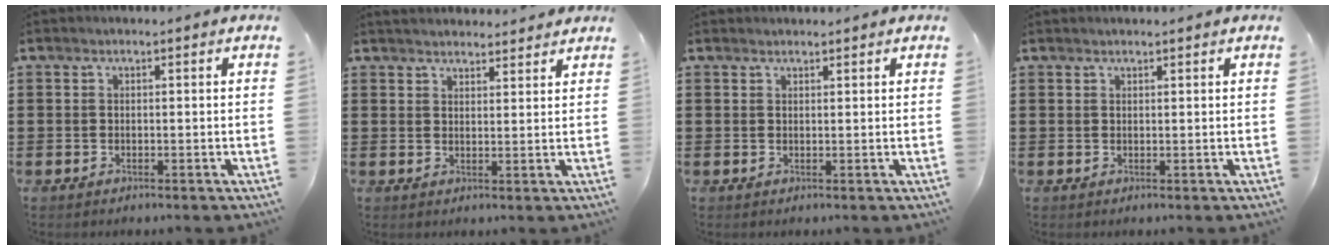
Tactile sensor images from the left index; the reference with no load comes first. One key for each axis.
{"total": 2.6, "fx": 2.6, "fy": 0.4, "fz": 0.0, "tx": -0.007, "ty": -0.004, "tz": 0.049}
{"total": 1.0, "fx": 1.0, "fy": 0.3, "fz": -0.1, "tx": -0.001, "ty": 0.000, "tz": 0.020}
{"total": 0.7, "fx": 0.7, "fy": 0.1, "fz": 0.1, "tx": -0.004, "ty": 0.000, "tz": 0.014}